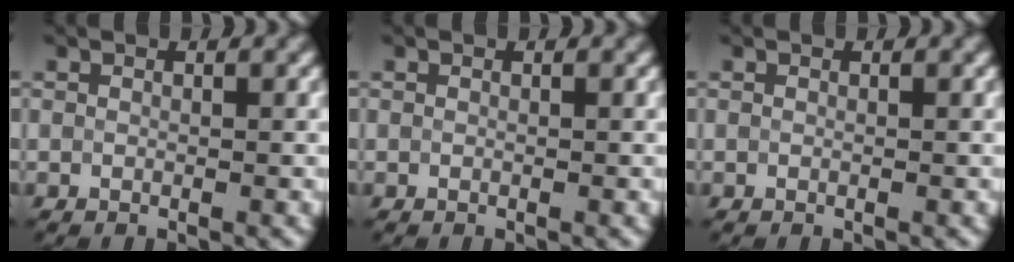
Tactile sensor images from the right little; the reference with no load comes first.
{"total": 0.0}
{"total": 0.0}